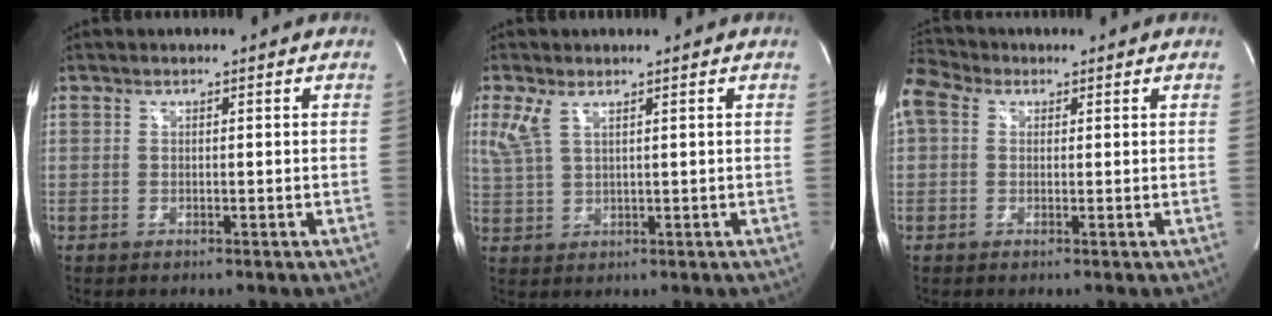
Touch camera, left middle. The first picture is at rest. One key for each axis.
{"total": 3.7, "fx": 2.1, "fy": 1.2, "fz": 2.8, "tx": -0.080, "ty": 0.011, "tz": 0.056}
{"total": 6.9, "fx": 3.0, "fy": 4.8, "fz": 3.8, "tx": -0.107, "ty": 0.046, "tz": 0.060}